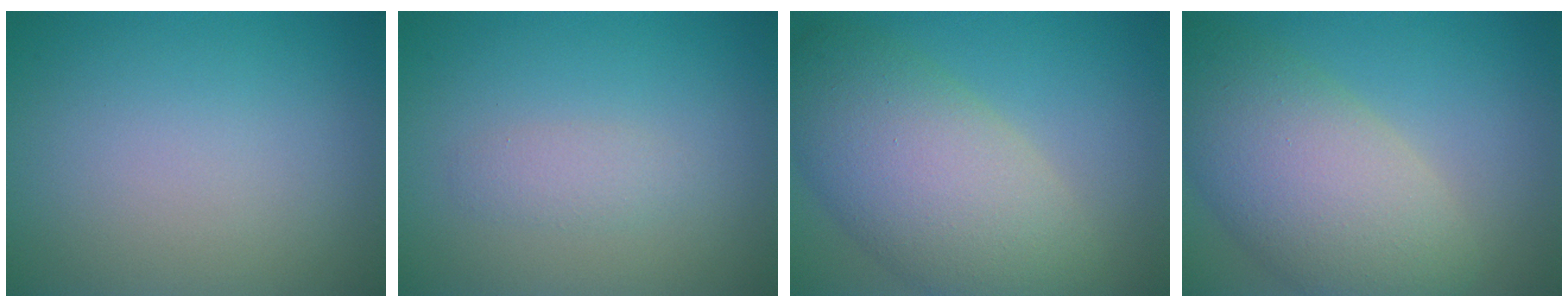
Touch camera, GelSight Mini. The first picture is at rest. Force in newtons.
{"total": 1.4, "press": 1.4, "slide": 0.1}
{"total": 9.7, "press": 9.7, "slide": 0.6}
{"total": 9.2, "press": 9.2, "slide": 0.8}